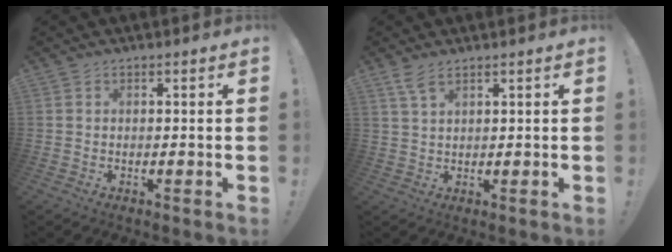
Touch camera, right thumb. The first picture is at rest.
{"total": 3.9, "force": [2.4, 1.3, 2.8], "torque": [-0.060, -0.004, 0.045]}